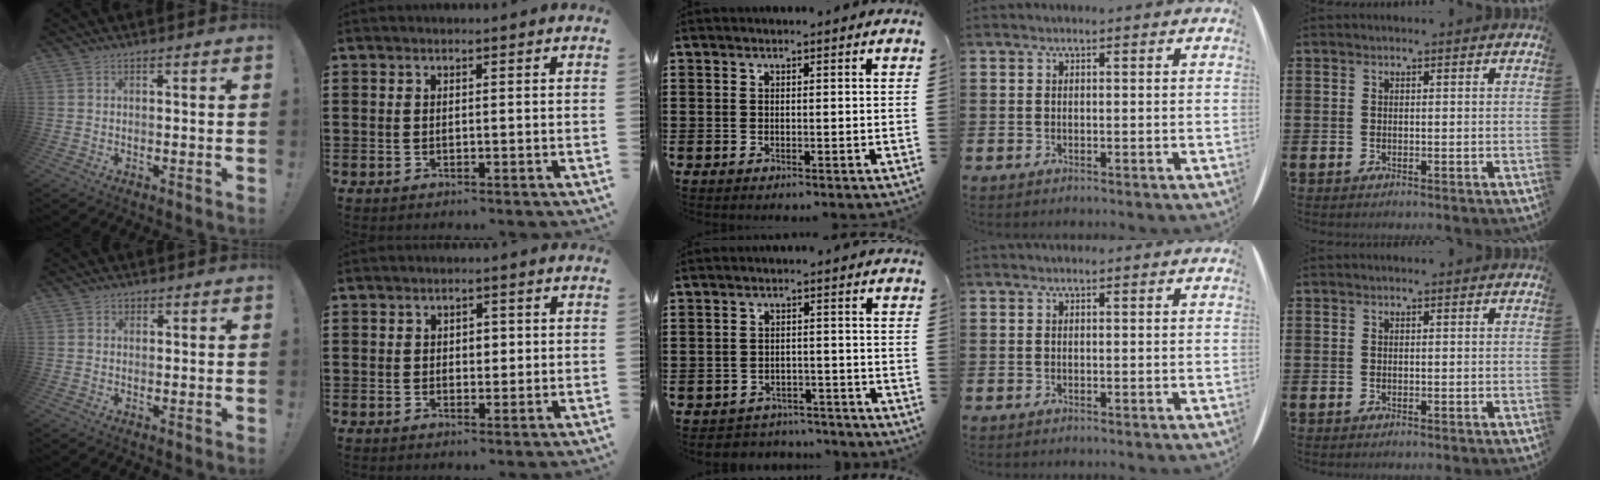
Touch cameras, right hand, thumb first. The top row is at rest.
{"thumb": {"total": 1.1, "force": [0.6, 0.9, 0.2], "torque": [0.000, 0.000, 0.011]}, "index": {"total": 1.7, "force": [0.1, 1.2, 1.2], "torque": [-0.018, 0.005, -0.002]}, "middle": {"total": 2.9, "force": [-2.8, 0.7, -0.4], "torque": [-0.003, 0.002, -0.064]}}